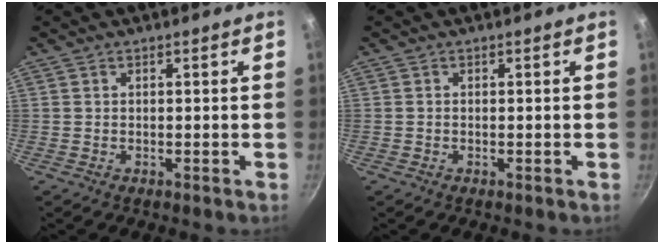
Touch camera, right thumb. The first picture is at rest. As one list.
[{"total": 0.0}]